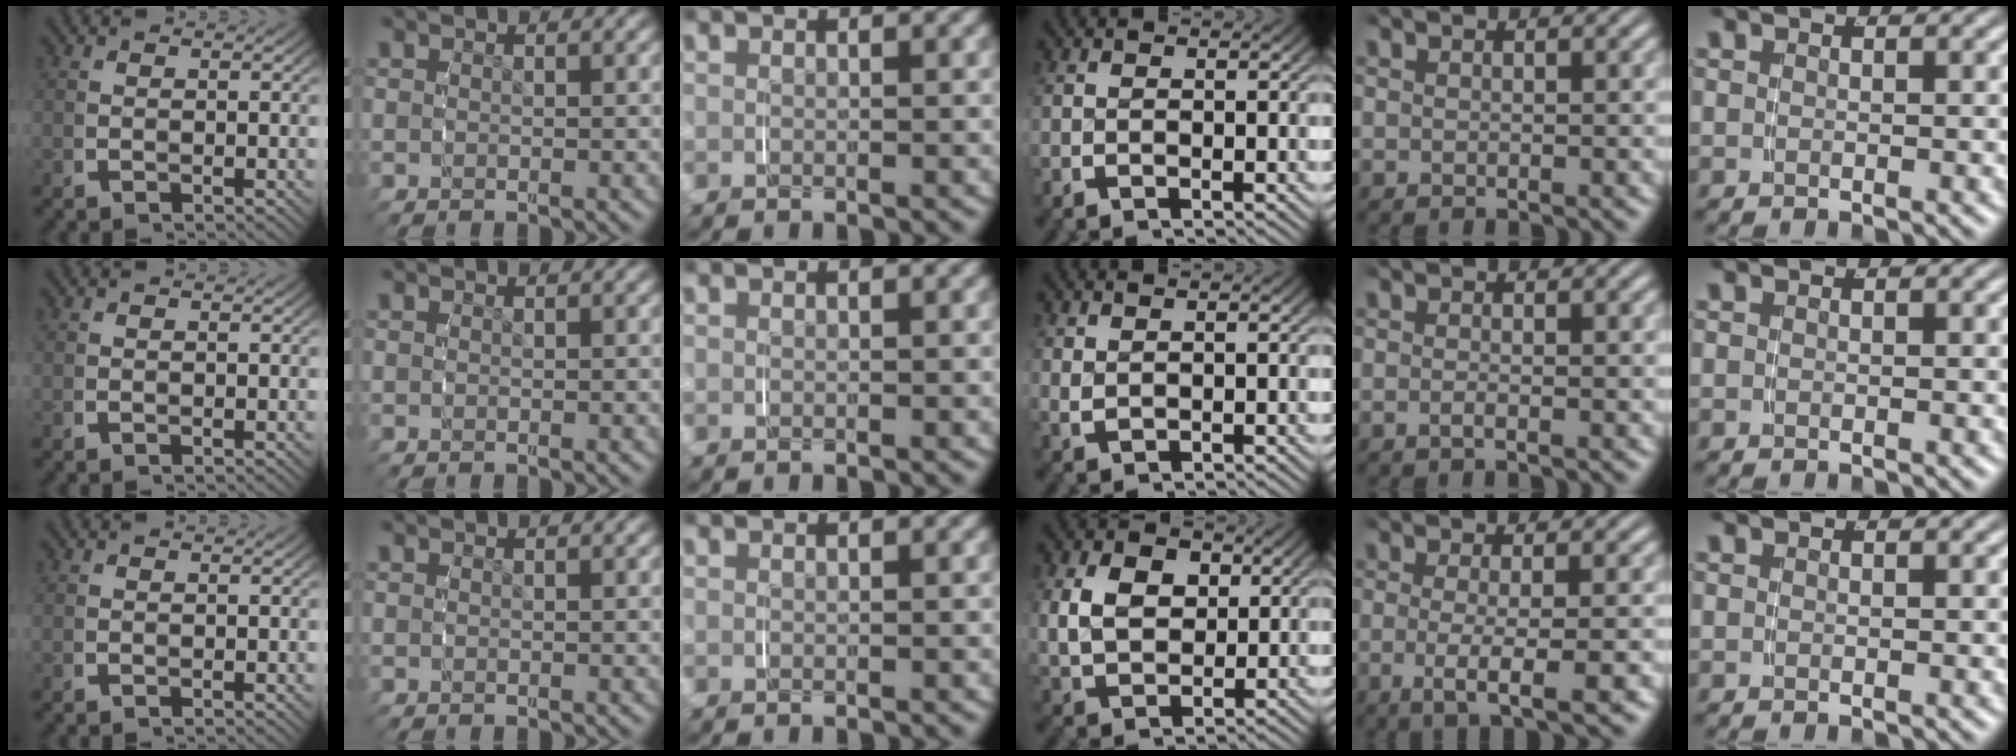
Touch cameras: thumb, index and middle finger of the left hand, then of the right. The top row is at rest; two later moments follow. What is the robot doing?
{"motion": "grasp_and_lifting", "object": "pen bag"}